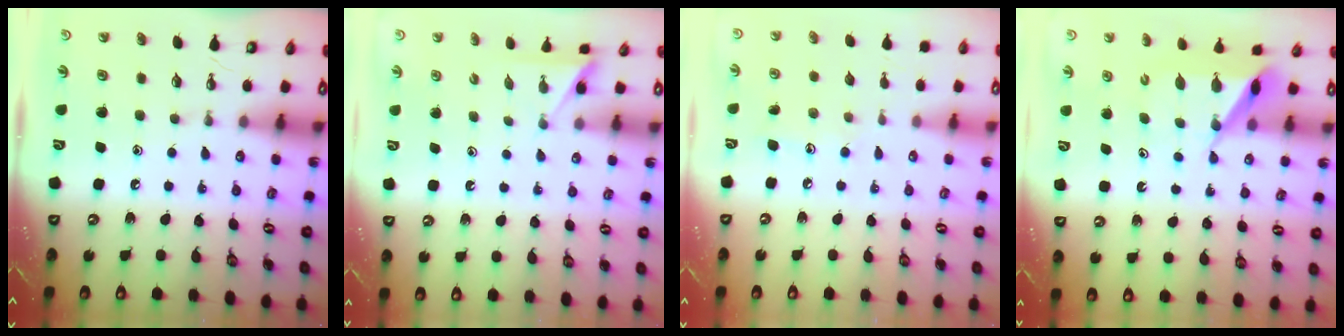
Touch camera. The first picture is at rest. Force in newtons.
{"total": 3.1, "press": 3.0, "slide": 0.3}
{"total": 6.1, "press": 6.1, "slide": 0.3}
{"total": 8.1, "press": 8.1, "slide": 0.3}